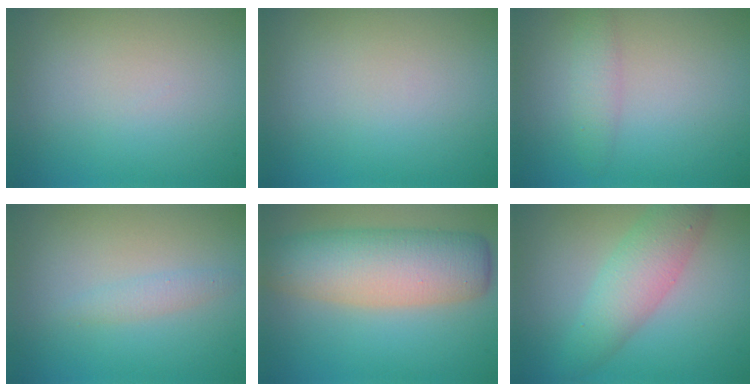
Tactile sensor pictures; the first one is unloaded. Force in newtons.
{"total": 0.0}
{"total": 1.8, "press": 1.8, "slide": 0.1}
{"total": 1.1, "press": 1.1, "slide": 0.1}
{"total": 7.6, "press": 7.6, "slide": 0.3}
{"total": 4.7, "press": 4.7, "slide": 0.1}